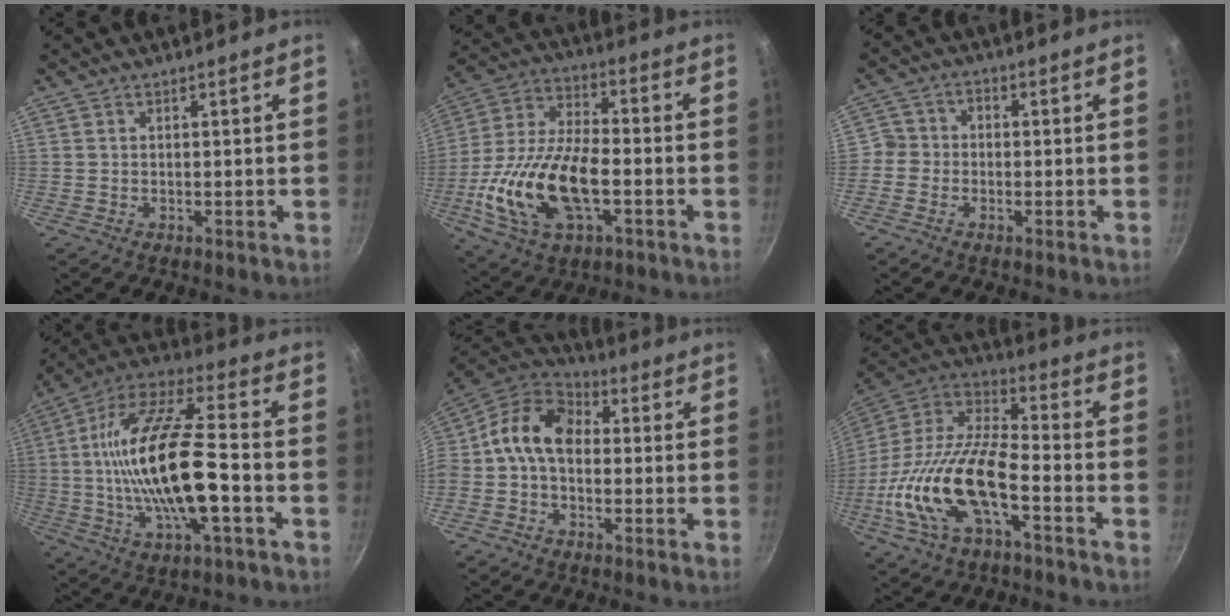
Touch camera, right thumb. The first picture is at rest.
{"total": 20.6, "force": [-5.1, 10.6, 16.8], "torque": [-0.320, 0.029, -0.099]}
{"total": 4.0, "force": [-1.6, 3.4, 1.2], "torque": [-0.001, 0.017, -0.044]}
{"total": 22.3, "force": [-2.9, 7.8, 20.7], "torque": [-0.387, 0.026, -0.061]}
{"total": 12.2, "force": [0.4, 8.8, 8.4], "torque": [-0.128, 0.039, -0.015]}
{"total": 21.4, "force": [-7.3, 9.2, 17.9], "torque": [-0.344, 0.044, -0.155]}